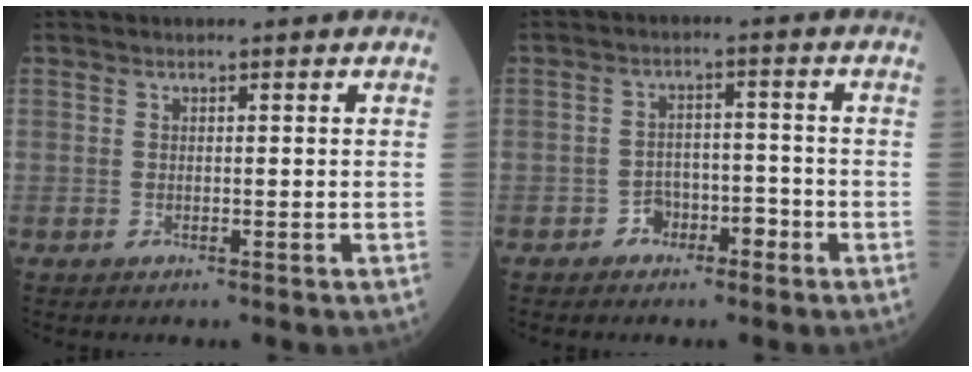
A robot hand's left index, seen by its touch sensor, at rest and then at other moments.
{"total": 3.5, "force": [-2.3, 2.3, 1.3], "torque": [-0.014, 0.011, -0.038]}